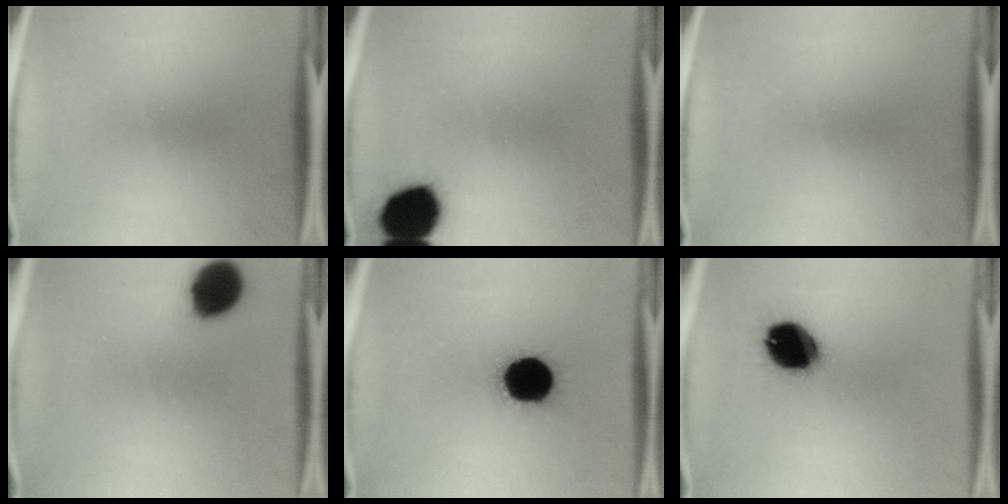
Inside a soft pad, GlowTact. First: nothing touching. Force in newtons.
{"total": 13.9}
{"total": 0.0}
{"total": 11.0}
{"total": 18.6}
{"total": 14.3}